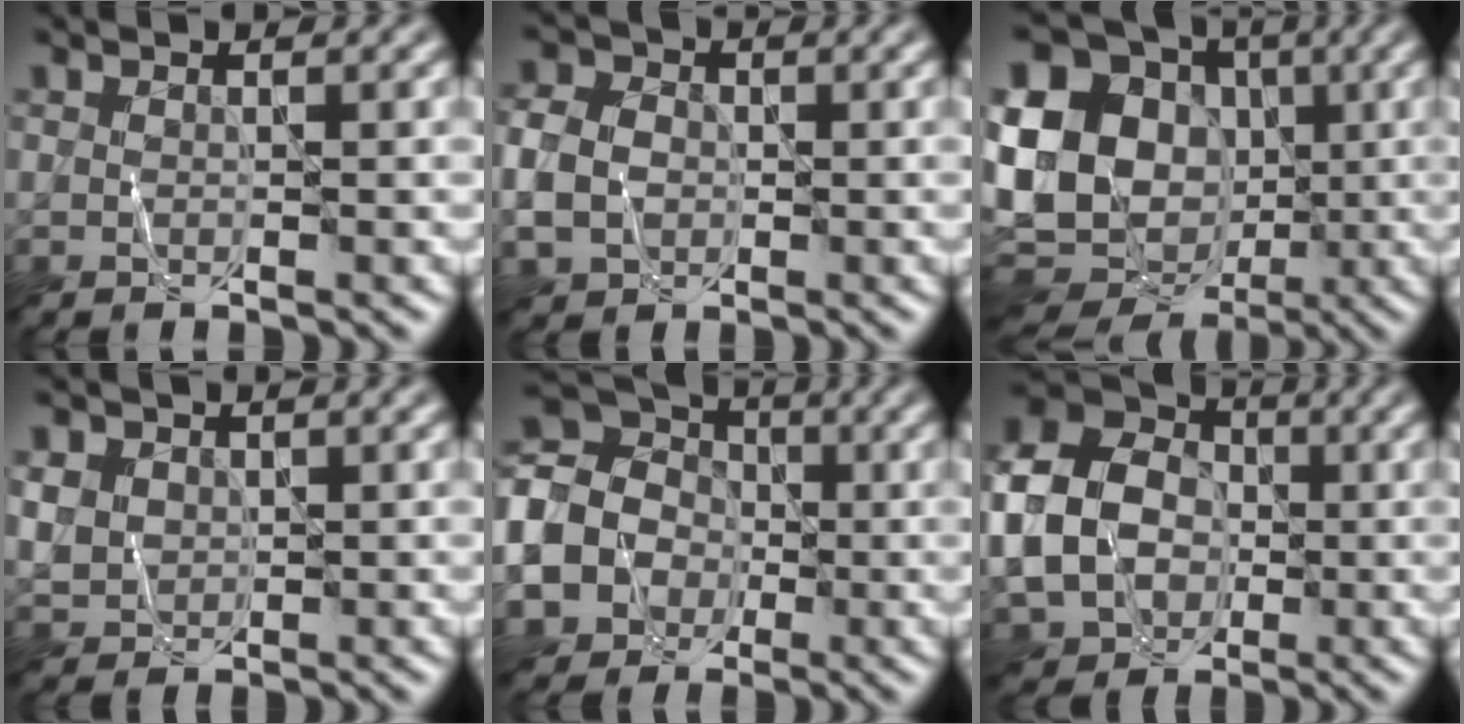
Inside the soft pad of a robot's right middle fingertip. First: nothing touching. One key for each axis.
{"total": 5.0, "fx": -0.5, "fy": 4.1, "fz": 2.8, "tx": -0.062, "ty": 0.000, "tz": -0.013}
{"total": 21.3, "fx": 0.9, "fy": 18.6, "fz": 10.4, "tx": -0.236, "ty": 0.033, "tz": -0.015}
{"total": 3.3, "fx": 1.0, "fy": 2.9, "fz": 1.3, "tx": -0.048, "ty": 0.003, "tz": 0.028}
{"total": 15.7, "fx": -3.4, "fy": 14.4, "fz": 5.2, "tx": -0.170, "ty": -0.008, "tz": -0.097}
{"total": 11.1, "fx": -0.8, "fy": 9.0, "fz": 6.5, "tx": -0.136, "ty": -0.004, "tz": -0.023}